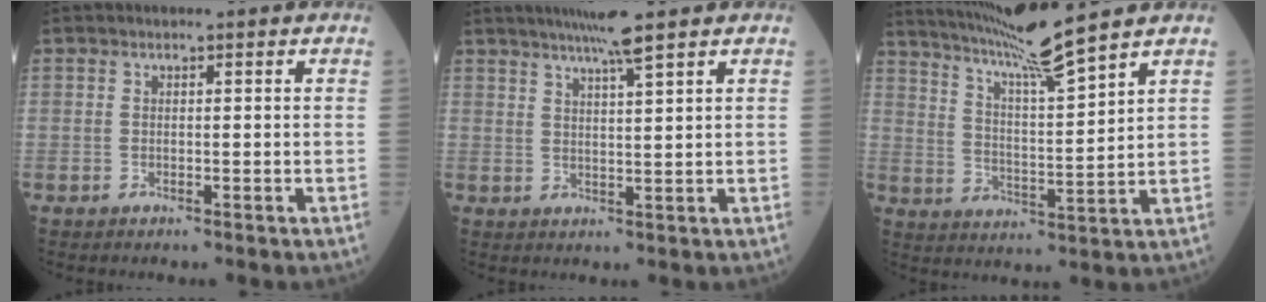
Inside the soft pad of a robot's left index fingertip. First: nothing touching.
{"total": 5.3, "force": [4.1, -1.1, 3.2], "torque": [-0.052, 0.006, 0.074]}
{"total": 11.8, "force": [10.1, -2.1, 5.6], "torque": [-0.101, -0.005, 0.180]}